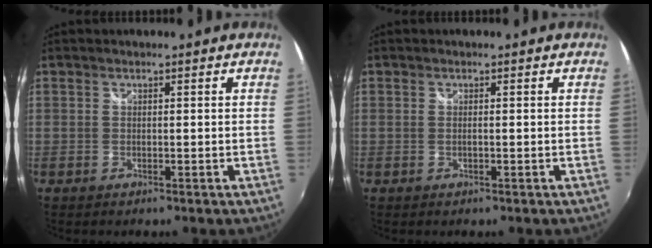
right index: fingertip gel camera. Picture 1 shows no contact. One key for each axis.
{"total": 0.0}